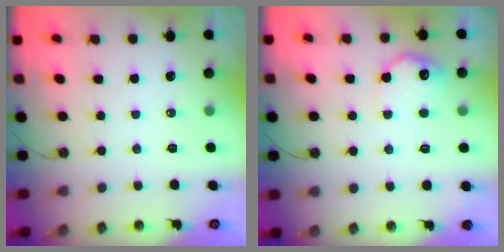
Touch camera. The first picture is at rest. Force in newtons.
{"total": 11.2, "press": 11.2, "slide": 0.4}